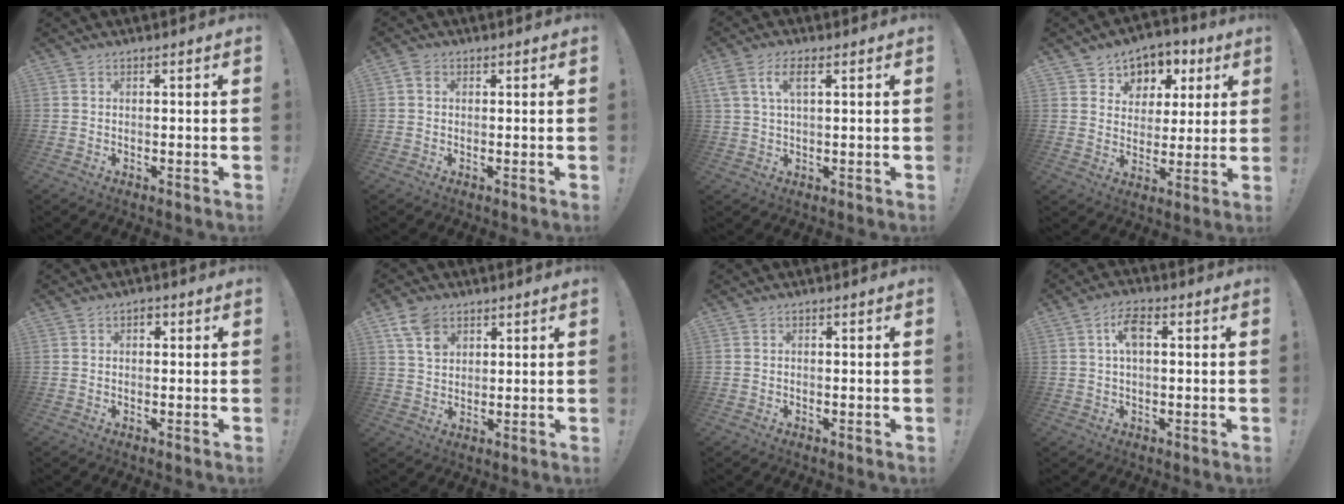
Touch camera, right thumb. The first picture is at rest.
{"total": 2.0, "force": [0.6, 1.6, 1.0], "torque": [-0.026, 0.008, 0.012]}
{"total": 6.0, "force": [2.4, 2.4, 5.0], "torque": [-0.099, 0.000, 0.041]}
{"total": 7.5, "force": [3.0, 6.6, 1.9], "torque": [-0.022, -0.026, 0.062]}
{"total": 1.6, "force": [0.4, 1.2, 1.0], "torque": [-0.006, 0.000, 0.002]}
{"total": 8.0, "force": [4.5, 5.6, 3.5], "torque": [-0.067, -0.011, 0.090]}
{"total": 0.0}
{"total": 6.1, "force": [1.3, 2.7, 5.3], "torque": [-0.092, 0.011, 0.022]}